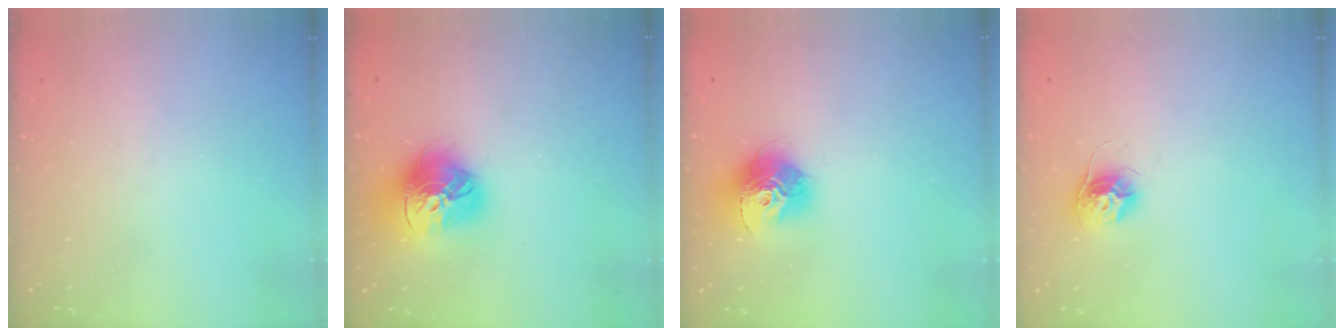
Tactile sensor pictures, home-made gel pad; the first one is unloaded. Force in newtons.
{"total": 17.9, "press": 17.9, "slide": 1.6}
{"total": 14.4, "press": 14.3, "slide": 1.3}
{"total": 10.0, "press": 10.0, "slide": 0.6}